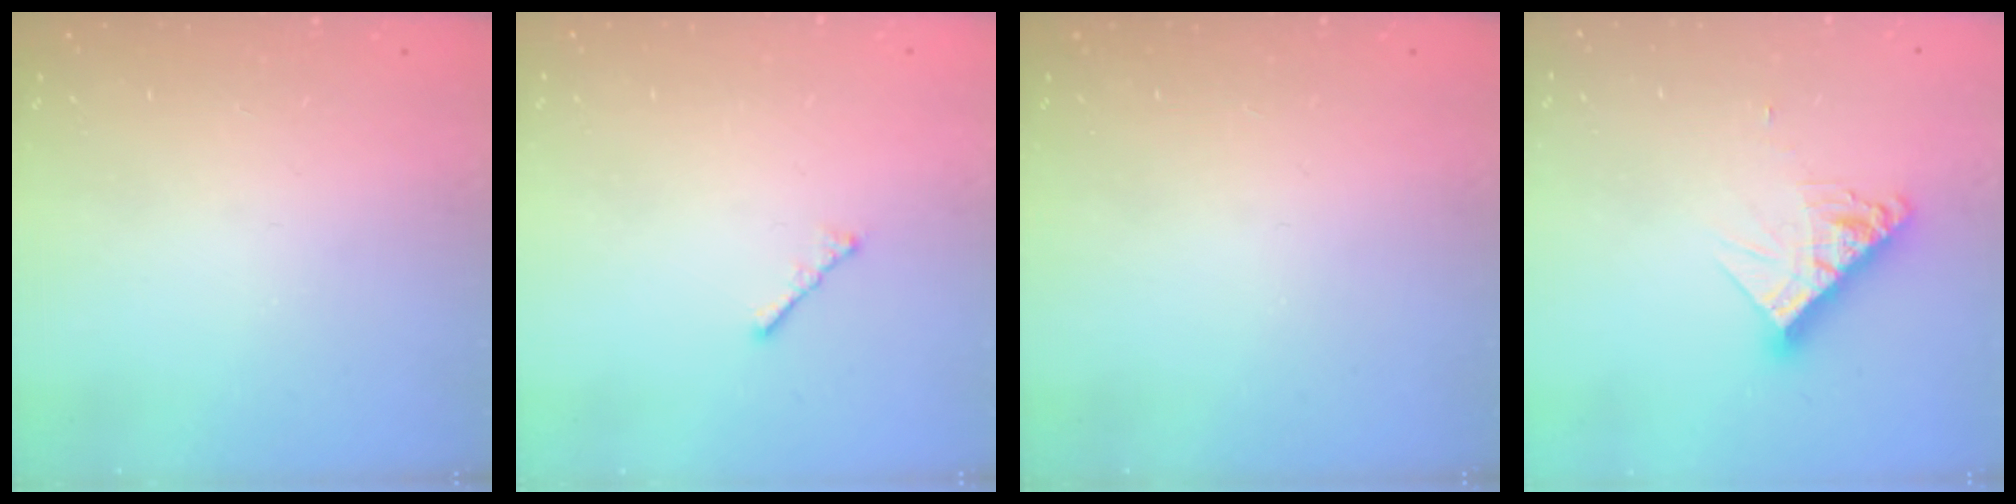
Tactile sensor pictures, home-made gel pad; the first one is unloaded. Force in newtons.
{"total": 1.7, "press": 1.6, "slide": 0.5}
{"total": 0.0}
{"total": 10.7, "press": 10.6, "slide": 1.0}